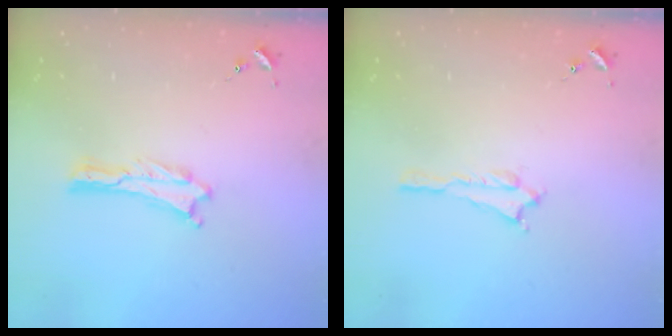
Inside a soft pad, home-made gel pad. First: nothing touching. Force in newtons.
{"total": 0.6, "press": 0.5, "slide": 0.2}